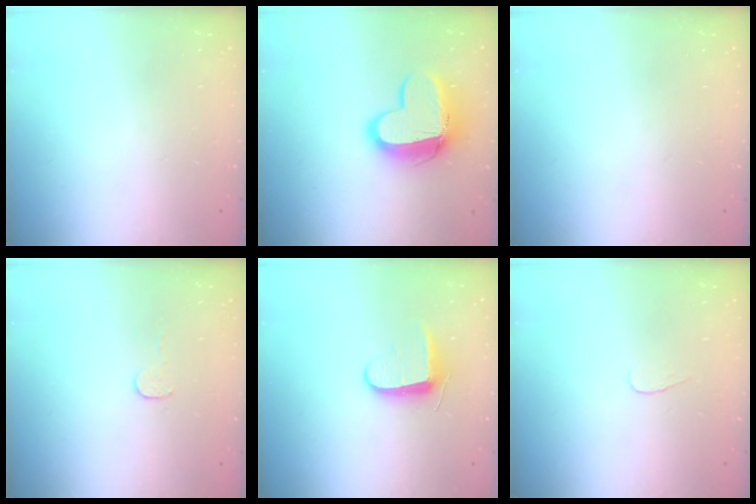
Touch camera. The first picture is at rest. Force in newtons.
{"total": 14.1, "press": 14.1, "slide": 1.1}
{"total": 0.0}
{"total": 3.0, "press": 3.0, "slide": 0.3}
{"total": 8.7, "press": 8.6, "slide": 1.4}
{"total": 2.8, "press": 2.7, "slide": 0.3}